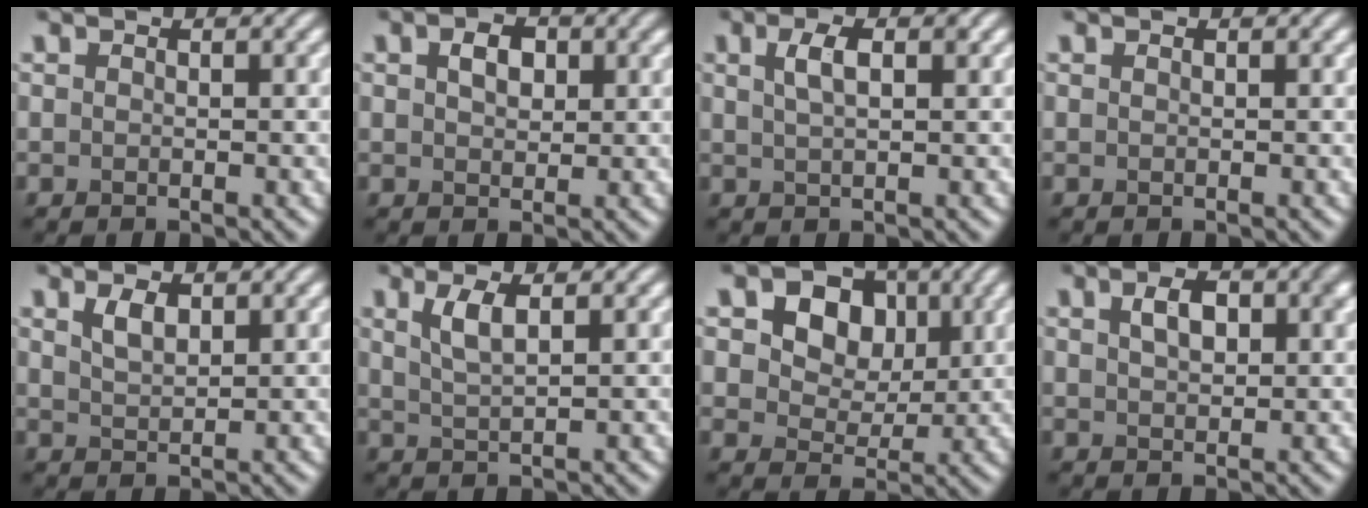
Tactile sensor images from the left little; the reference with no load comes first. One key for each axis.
{"total": 2.3, "fx": 0.8, "fy": 1.5, "fz": 1.6, "tx": -0.031, "ty": 0.003, "tz": 0.013}
{"total": 2.5, "fx": 0.9, "fy": 0.9, "fz": 2.1, "tx": -0.039, "ty": 0.006, "tz": 0.016}
{"total": 0.0}
{"total": 2.0, "fx": 1.1, "fy": 0.9, "fz": 1.3, "tx": -0.028, "ty": 0.002, "tz": 0.025}
{"total": 2.4, "fx": 1.1, "fy": 0.7, "fz": 2.1, "tx": -0.042, "ty": 0.000, "tz": 0.023}
{"total": 8.5, "fx": 3.3, "fy": 6.3, "fz": 4.7, "tx": -0.094, "ty": 0.011, "tz": 0.049}
{"total": 3.4, "fx": 1.1, "fy": 1.8, "fz": 2.7, "tx": -0.049, "ty": 0.007, "tz": 0.020}